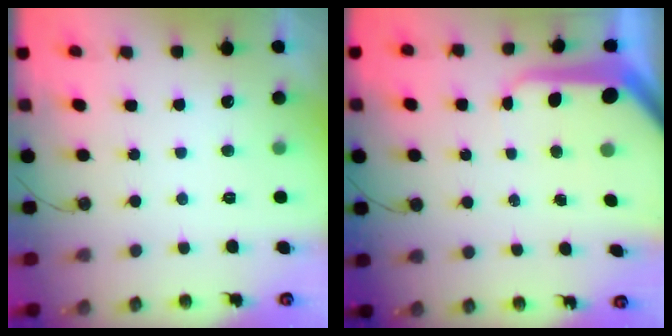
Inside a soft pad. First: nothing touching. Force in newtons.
{"total": 10.0, "press": 9.9, "slide": 1.1}